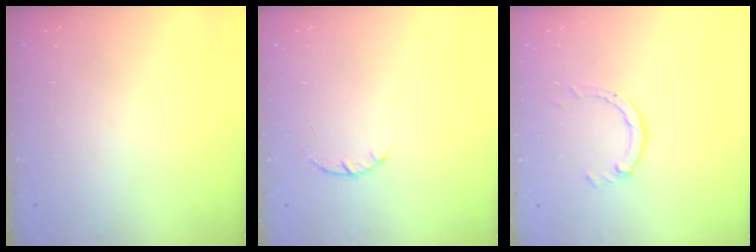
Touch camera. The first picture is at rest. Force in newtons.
{"total": 1.4, "press": 1.3, "slide": 0.3}
{"total": 2.6, "press": 2.5, "slide": 0.3}